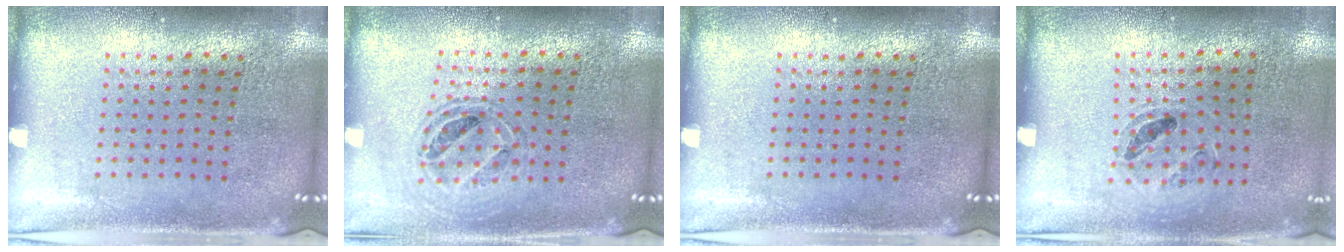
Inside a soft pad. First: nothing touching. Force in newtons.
{"total": 0.7, "press": 0.7, "slide": 0.1}
{"total": 0.0}
{"total": 0.9, "press": 0.9, "slide": 0.1}